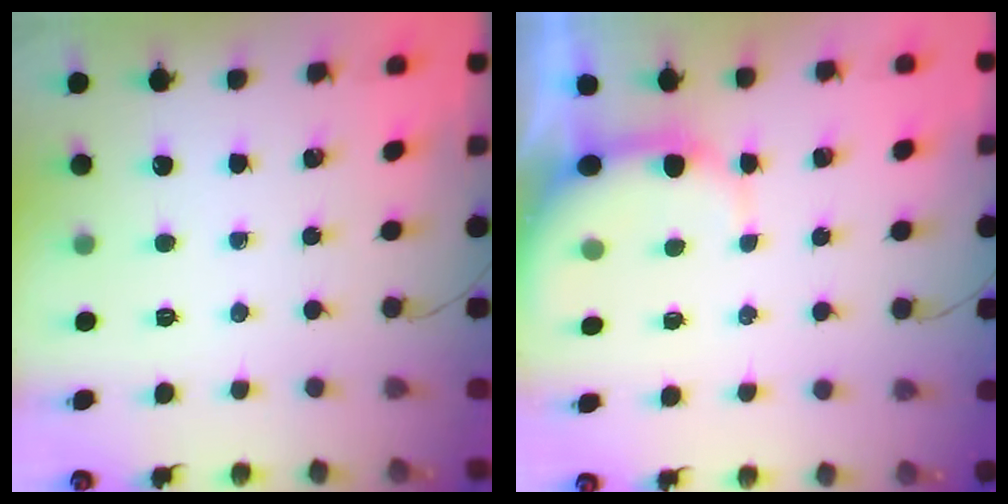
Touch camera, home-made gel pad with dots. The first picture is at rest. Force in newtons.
{"total": 4.8, "press": 4.7, "slide": 0.8}